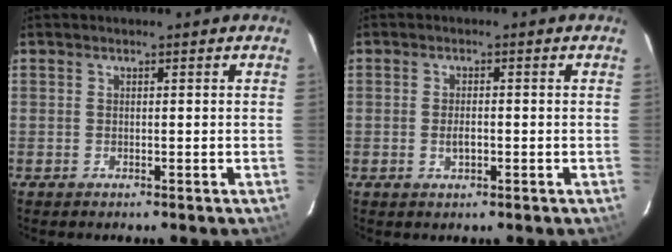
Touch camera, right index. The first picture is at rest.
{"total": 2.3, "force": [-0.5, 1.0, 1.9], "torque": [-0.036, 0.001, -0.009]}